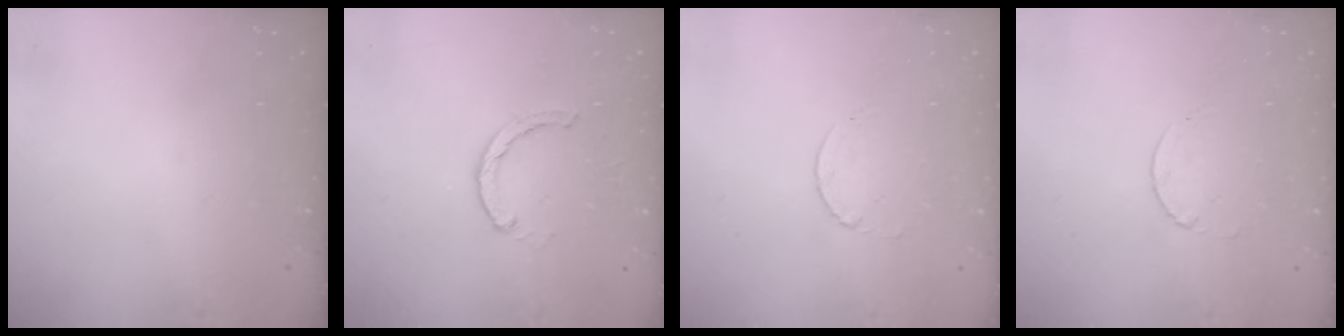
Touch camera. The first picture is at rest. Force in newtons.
{"total": 2.0, "press": 2.0, "slide": 0.2}
{"total": 2.3, "press": 2.3, "slide": 0.3}
{"total": 2.3, "press": 2.3, "slide": 0.3}